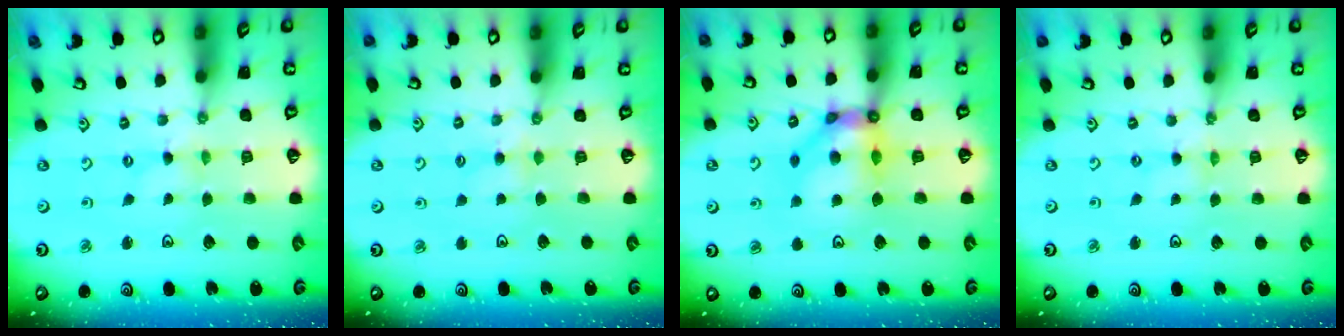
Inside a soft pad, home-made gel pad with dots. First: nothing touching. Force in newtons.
{"total": 3.1, "press": 3.1, "slide": 0.5}
{"total": 11.3, "press": 11.2, "slide": 1.1}
{"total": 0.0}